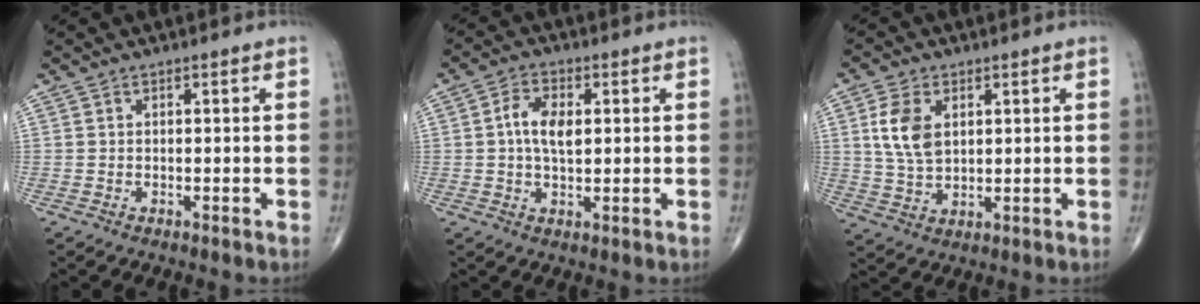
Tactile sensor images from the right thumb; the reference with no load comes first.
{"total": 6.2, "force": [0.9, 3.3, 5.2], "torque": [-0.093, 0.004, 0.010]}
{"total": 8.1, "force": [2.2, 5.0, 5.9], "torque": [-0.112, -0.006, 0.049]}